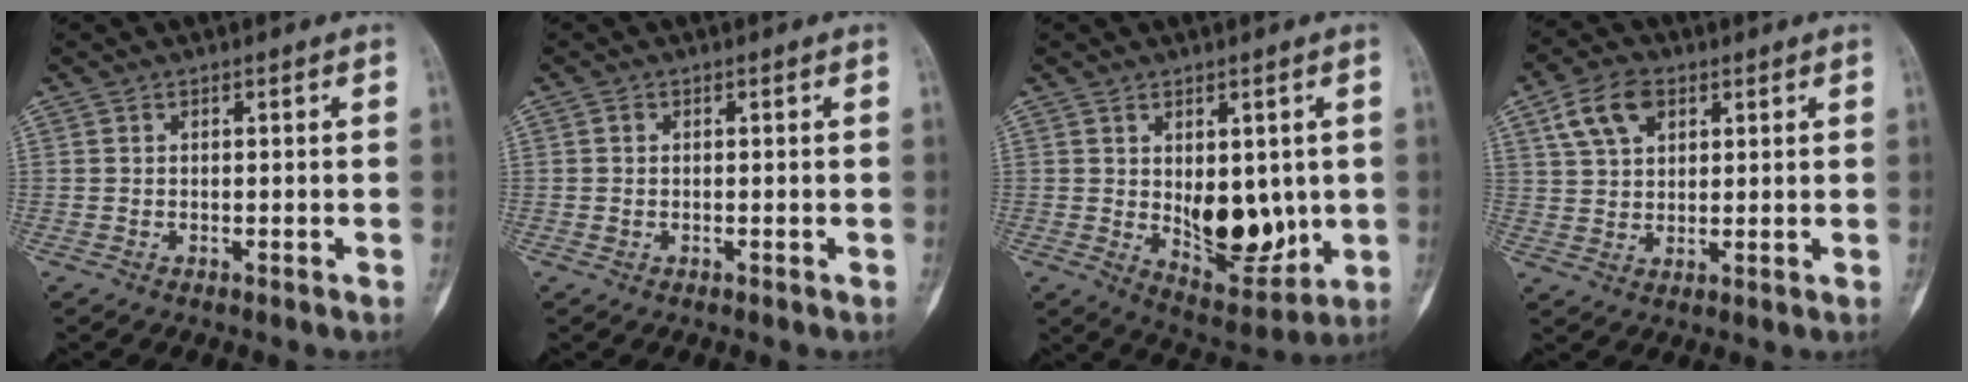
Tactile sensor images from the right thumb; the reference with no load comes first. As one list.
[{"total": 0.9, "force": [0.1, 0.8, 0.5], "torque": [-0.007, 0.001, 0.003]}, {"total": 12.1, "force": [0.1, 7.0, 9.9], "torque": [-0.099, -0.027, 0.025]}, {"total": 8.7, "force": [4.1, 5.5, 5.5], "torque": [-0.089, -0.003, 0.076]}]